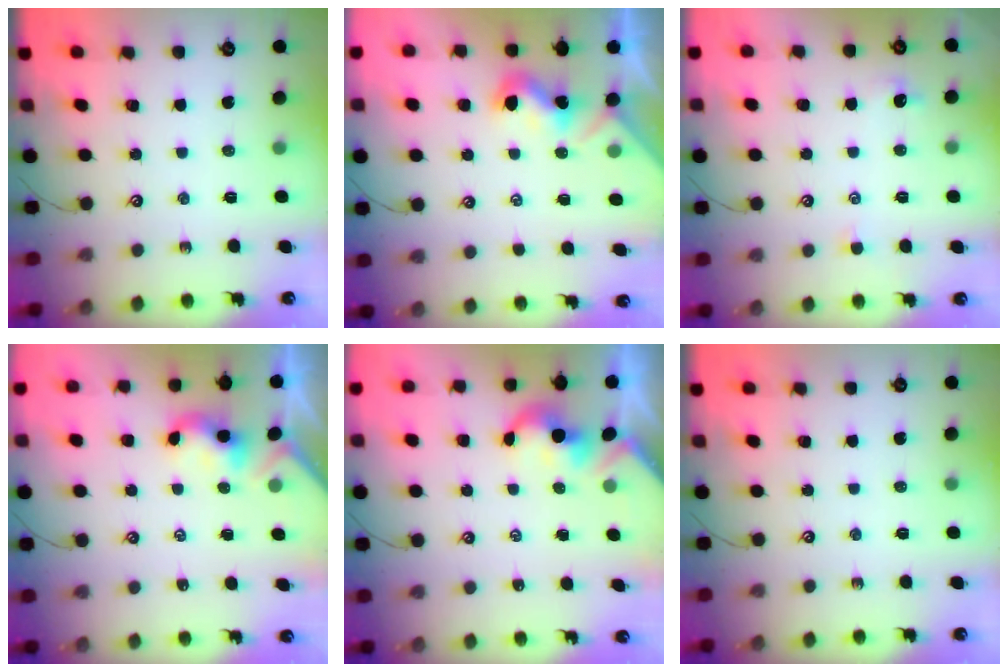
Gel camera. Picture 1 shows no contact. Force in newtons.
{"total": 1.3, "press": 1.3, "slide": 0.3}
{"total": 0.6, "press": 0.2, "slide": 0.6}
{"total": 2.0, "press": 2.0, "slide": 0.3}
{"total": 2.2, "press": 2.2, "slide": 0.3}
{"total": 0.0}